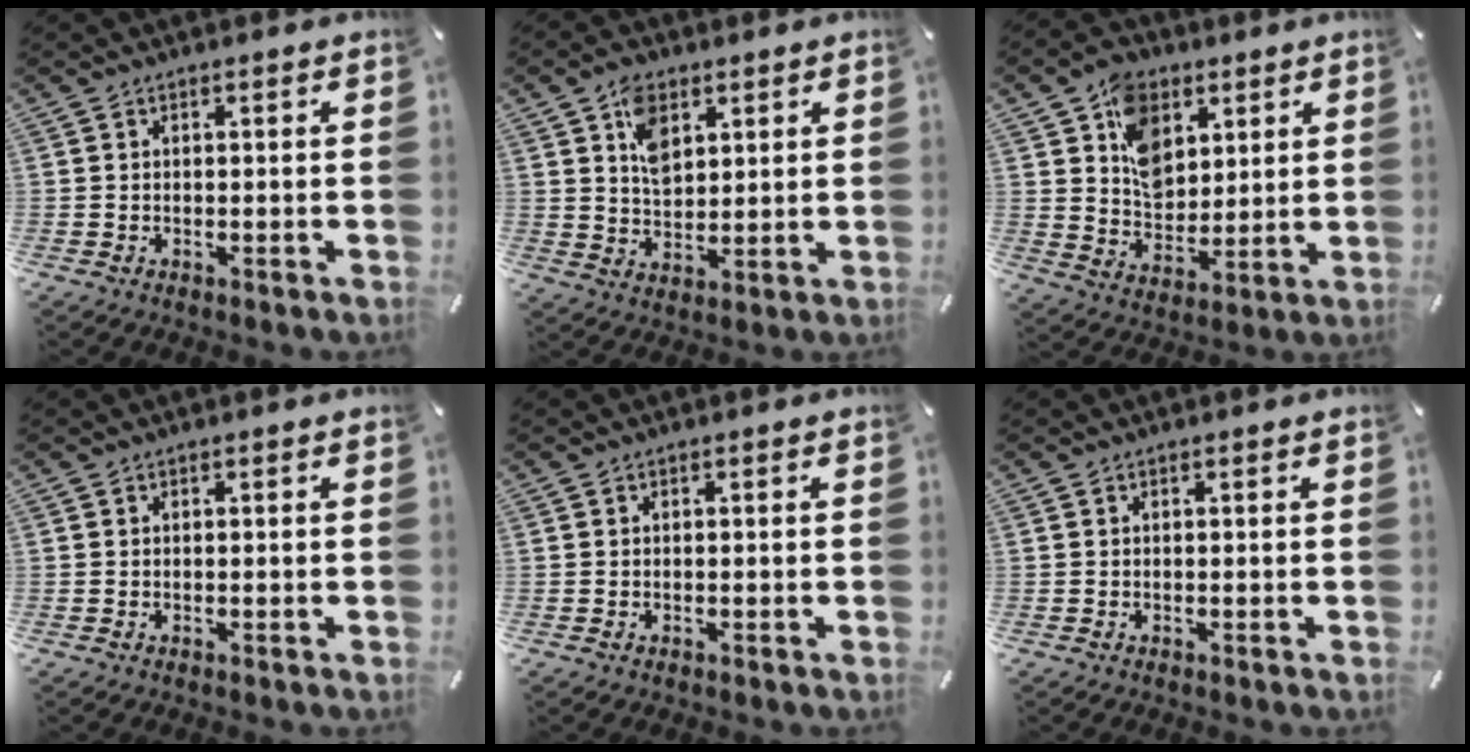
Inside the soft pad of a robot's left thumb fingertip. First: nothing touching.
{"total": 7.8, "force": [3.5, 5.5, 4.3], "torque": [-0.075, 0.003, 0.063]}
{"total": 11.3, "force": [5.0, 8.9, 4.9], "torque": [-0.084, -0.014, 0.096]}
{"total": 0.0}
{"total": 0.0}
{"total": 0.0}